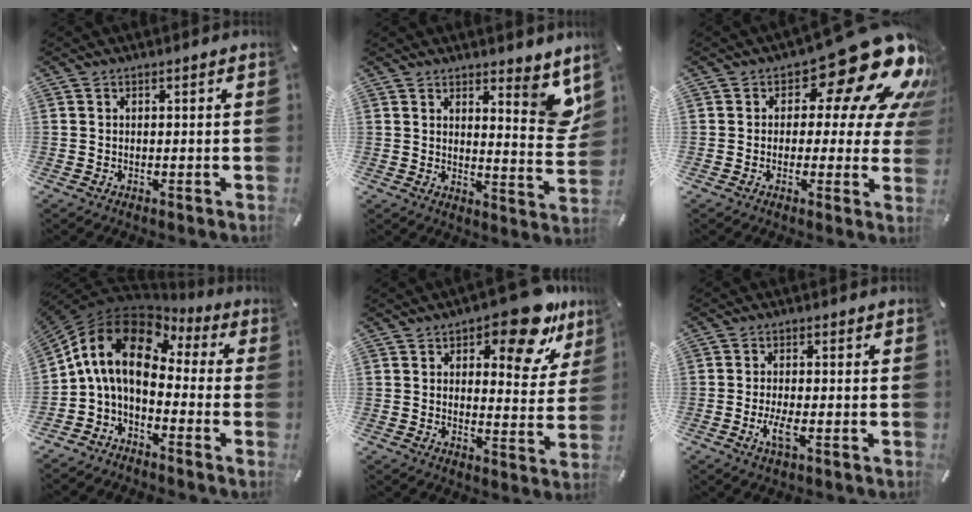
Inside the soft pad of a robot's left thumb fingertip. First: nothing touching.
{"total": 9.3, "force": [6.3, 3.3, 5.9], "torque": [-0.055, -0.056, 0.106]}
{"total": 19.6, "force": [10.8, 8.5, 14.0], "torque": [-0.184, -0.076, 0.177]}
{"total": 12.4, "force": [0.5, 8.5, 9.0], "torque": [-0.203, 0.006, 0.002]}
{"total": 15.0, "force": [10.0, 6.1, 9.3], "torque": [-0.109, -0.065, 0.164]}
{"total": 4.3, "force": [-1.3, 1.1, 4.0], "torque": [-0.093, -0.013, -0.027]}